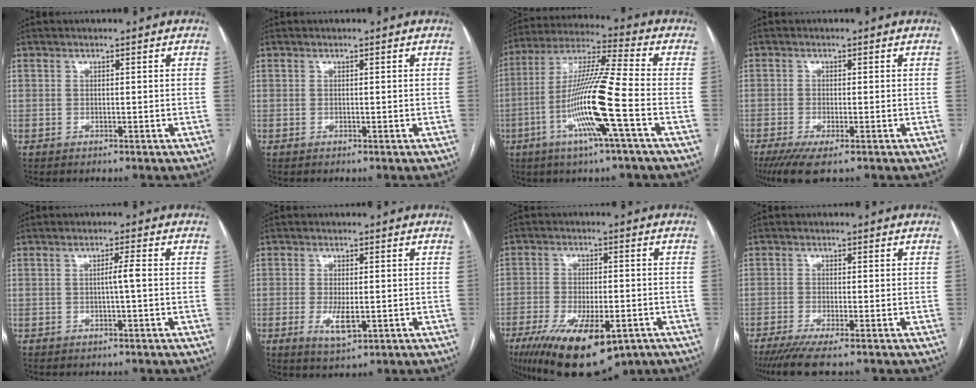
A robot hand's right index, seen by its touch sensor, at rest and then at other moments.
{"total": 0.0}
{"total": 15.0, "force": [-4.8, -0.9, 14.2], "torque": [-0.283, -0.005, -0.096]}
{"total": 5.1, "force": [-3.2, 1.0, 3.8], "torque": [-0.061, -0.013, -0.050]}
{"total": 1.7, "force": [-0.2, -0.2, 1.7], "torque": [-0.026, 0.002, -0.003]}
{"total": 4.2, "force": [-1.0, 1.4, 3.9], "torque": [-0.074, -0.006, -0.010]}
{"total": 16.3, "force": [-9.2, 6.0, 12.0], "torque": [-0.210, -0.023, -0.140]}
{"total": 5.8, "force": [-4.4, 0.0, 3.7], "torque": [-0.053, -0.012, -0.071]}